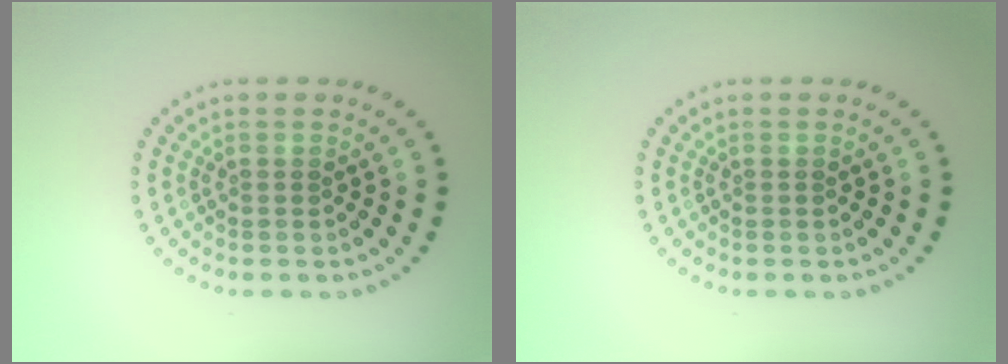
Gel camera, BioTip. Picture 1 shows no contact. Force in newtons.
{"total": 0.0}